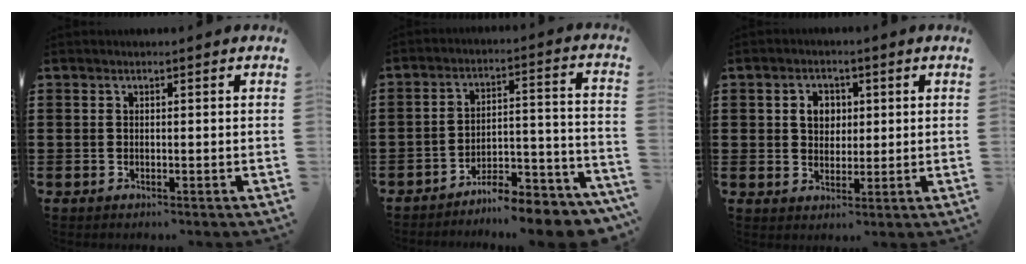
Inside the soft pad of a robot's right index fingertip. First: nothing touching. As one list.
[{"total": 7.7, "force": [-7.4, 0.7, 1.9], "torque": [-0.019, 0.020, -0.144]}, {"total": 3.7, "force": [0.8, 3.0, 2.0], "torque": [-0.051, 0.013, 0.012]}]